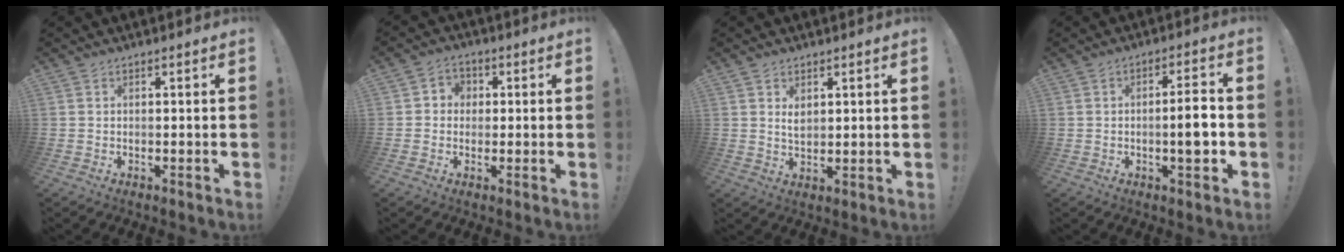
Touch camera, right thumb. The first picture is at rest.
{"total": 3.9, "force": [-0.3, 3.6, 1.3], "torque": [-0.016, 0.005, -0.006]}
{"total": 3.4, "force": [1.6, 2.4, 1.9], "torque": [-0.026, -0.005, 0.029]}
{"total": 6.4, "force": [-1.3, 1.9, 6.0], "torque": [-0.083, 0.004, -0.024]}